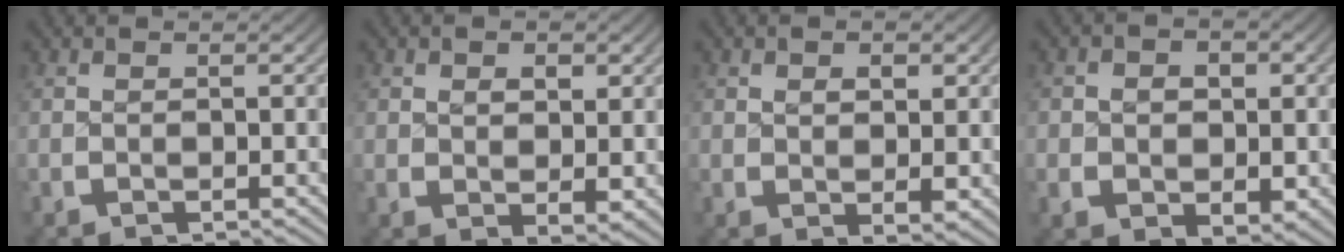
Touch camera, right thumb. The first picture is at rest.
{"total": 2.7, "force": [0.9, 1.8, 1.8], "torque": [-0.025, -0.014, 0.025]}
{"total": 2.4, "force": [0.8, 1.5, 1.7], "torque": [-0.022, -0.010, 0.022]}
{"total": 5.0, "force": [0.0, 4.0, 3.0], "torque": [-0.049, -0.017, 0.008]}